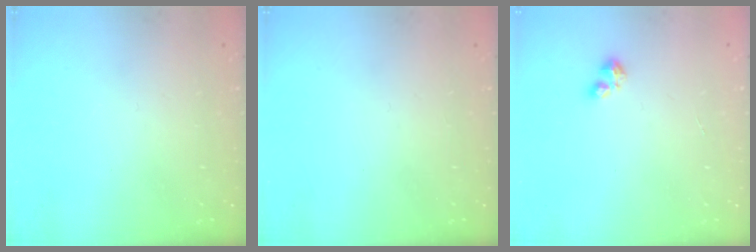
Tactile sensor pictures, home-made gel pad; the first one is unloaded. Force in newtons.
{"total": 0.0}
{"total": 1.9, "press": 1.9, "slide": 0.4}